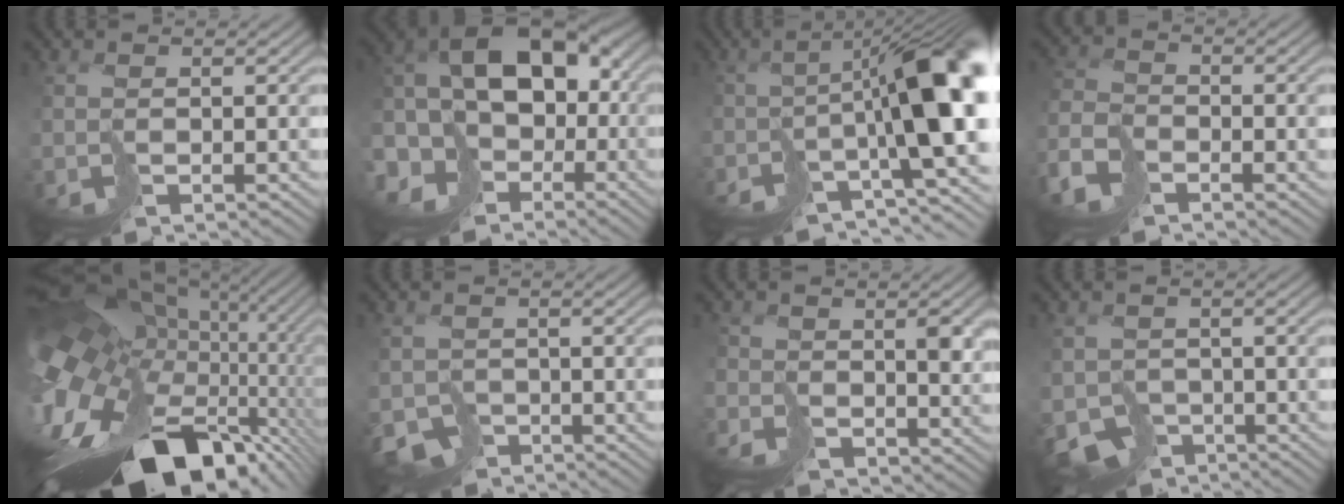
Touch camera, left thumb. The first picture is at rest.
{"total": 17.0, "force": [-1.6, 11.8, 12.1], "torque": [-0.248, -0.013, -0.015]}
{"total": 12.1, "force": [-3.3, 3.8, 11.0], "torque": [-0.150, -0.013, -0.047]}
{"total": 5.0, "force": [-4.0, 2.0, 2.2], "torque": [-0.057, -0.007, -0.086]}
{"total": 18.2, "force": [-2.5, 10.6, 14.6], "torque": [-0.294, -0.018, -0.027]}
{"total": 3.8, "force": [-2.7, 2.4, 1.2], "torque": [-0.019, -0.015, -0.049]}
{"total": 2.2, "force": [0.2, 2.0, 0.8], "torque": [-0.007, -0.006, 0.003]}
{"total": 5.1, "force": [-3.2, 3.4, 2.0], "torque": [-0.037, -0.022, -0.054]}